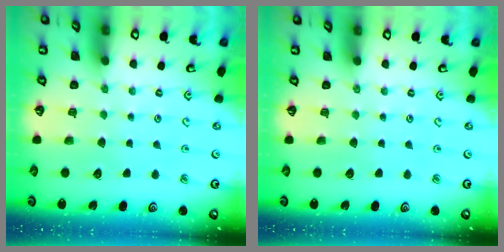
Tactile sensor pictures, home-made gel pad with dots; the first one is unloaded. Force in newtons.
{"total": 0.0}